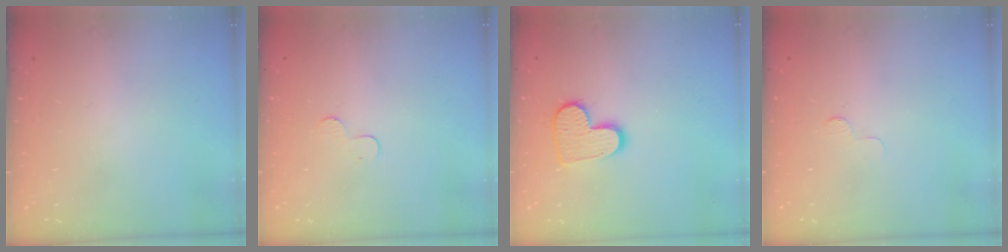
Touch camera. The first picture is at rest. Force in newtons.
{"total": 3.6, "press": 3.6, "slide": 0.3}
{"total": 11.8, "press": 11.8, "slide": 0.6}
{"total": 2.1, "press": 2.1, "slide": 0.2}